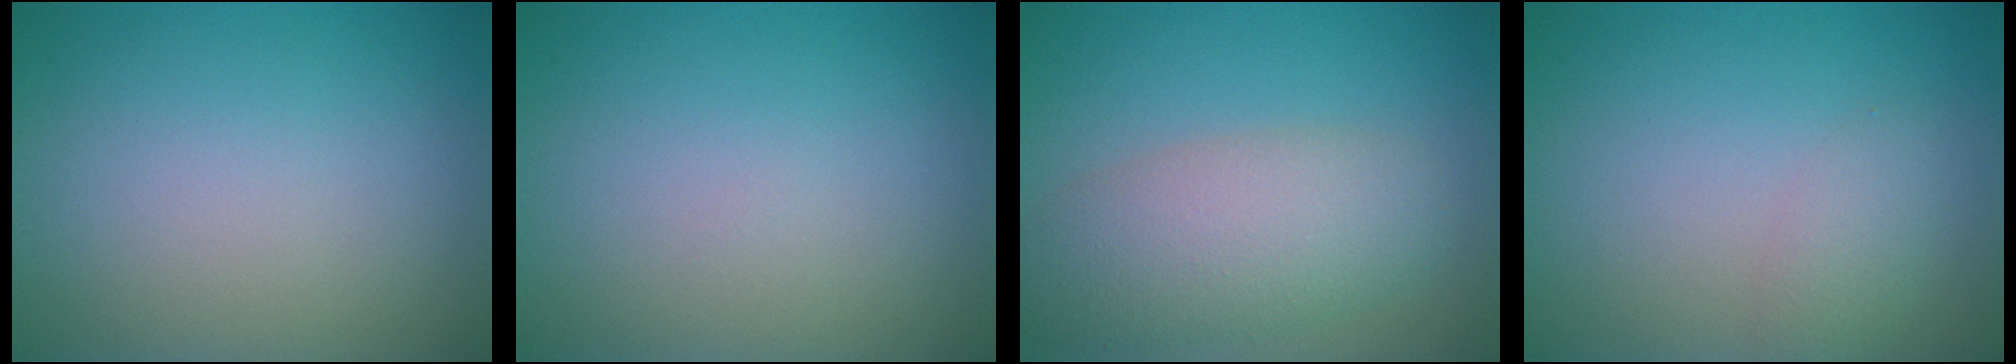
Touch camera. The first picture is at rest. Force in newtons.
{"total": 0.0}
{"total": 5.5, "press": 5.5, "slide": 0.3}
{"total": 1.5, "press": 1.5, "slide": 0.0}